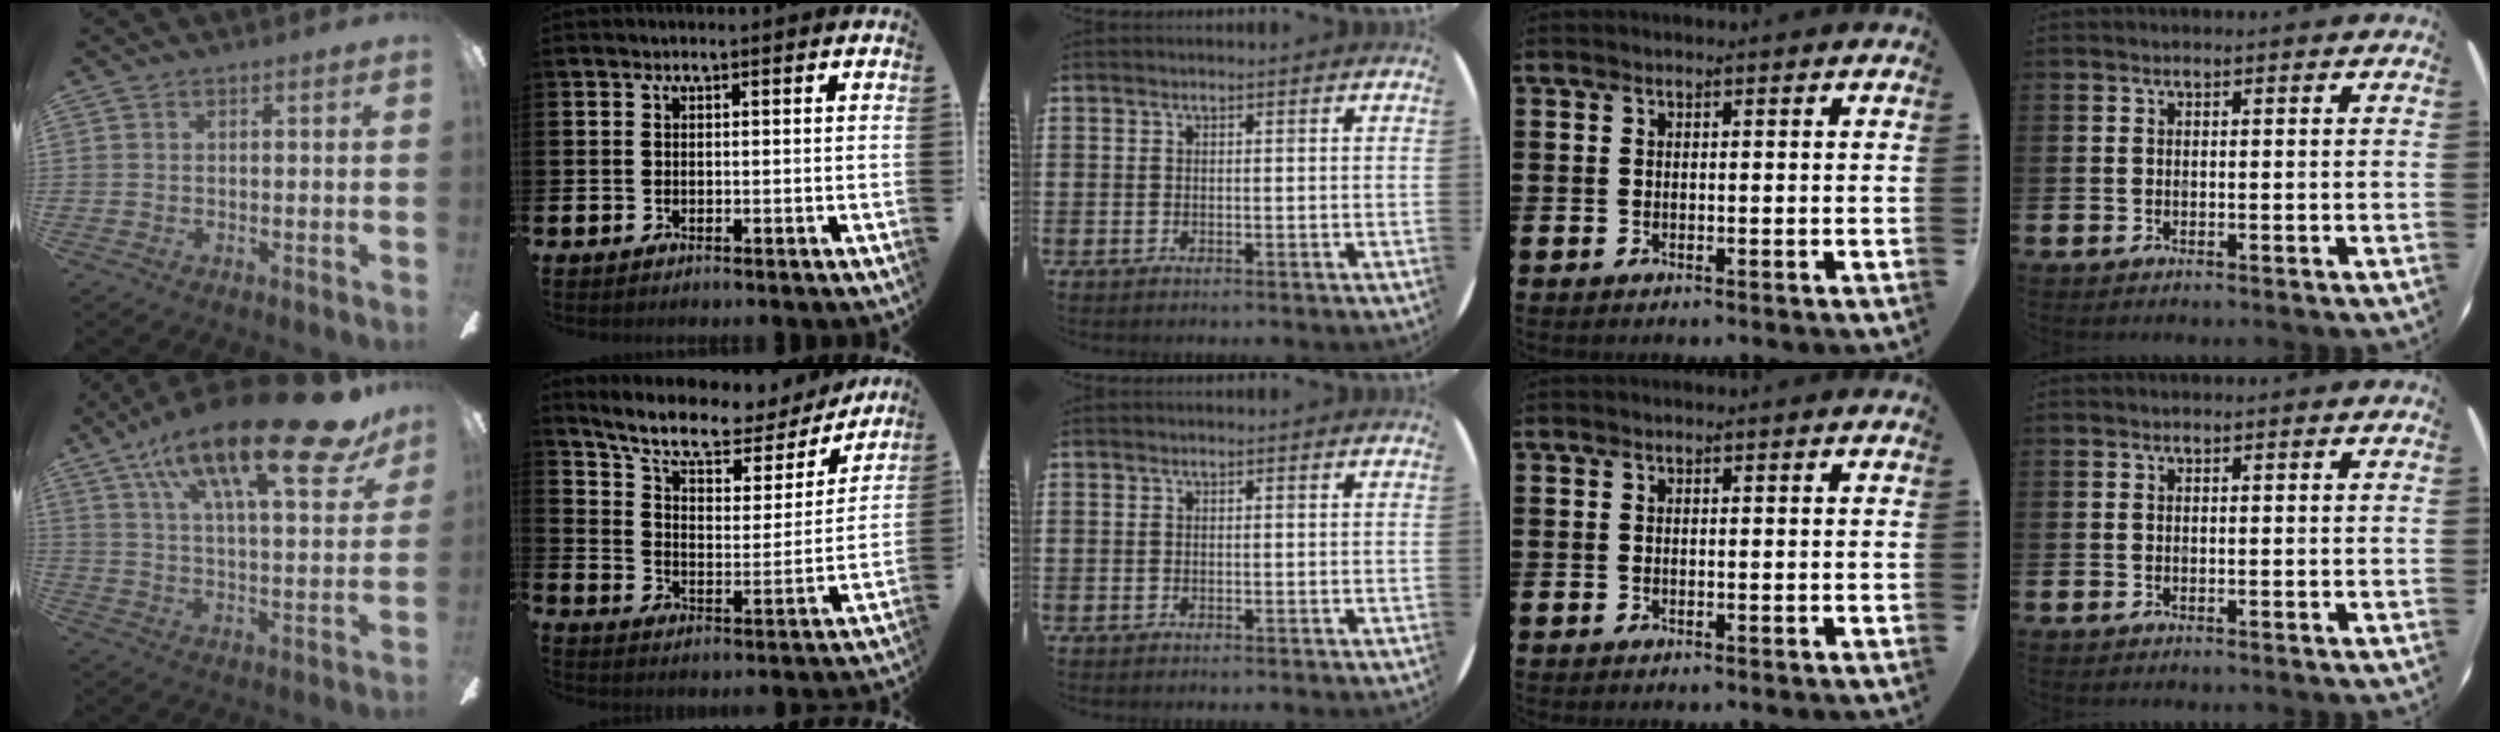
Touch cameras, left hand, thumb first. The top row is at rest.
{"thumb": {"total": 25.9, "force": [16.9, 7.5, 18.2], "torque": [-0.292, -0.096, 0.268]}, "index": {"total": 9.7, "force": [8.3, 2.8, 4.1], "torque": [-0.106, -0.054, 0.140]}}